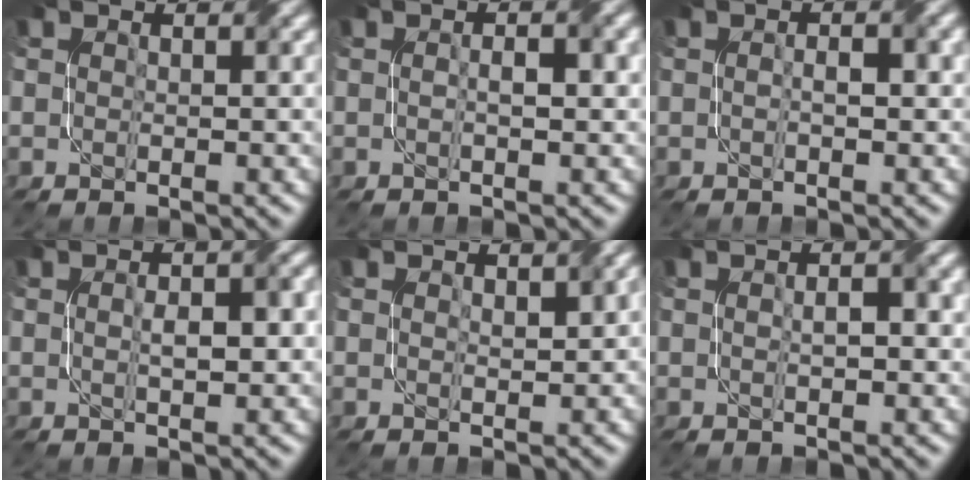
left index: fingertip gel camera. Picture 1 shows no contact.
{"total": 1.9, "force": [0.0, 0.6, 1.8], "torque": [-0.031, 0.003, -0.001]}
{"total": 1.5, "force": [-0.1, 0.4, 1.4], "torque": [-0.027, 0.004, -0.002]}
{"total": 2.6, "force": [0.0, 0.7, 2.5], "torque": [-0.046, 0.004, 0.001]}
{"total": 1.3, "force": [0.7, 0.4, 1.1], "torque": [-0.014, 0.000, 0.015]}
{"total": 1.9, "force": [0.2, 0.5, 1.8], "torque": [-0.027, -0.001, 0.003]}